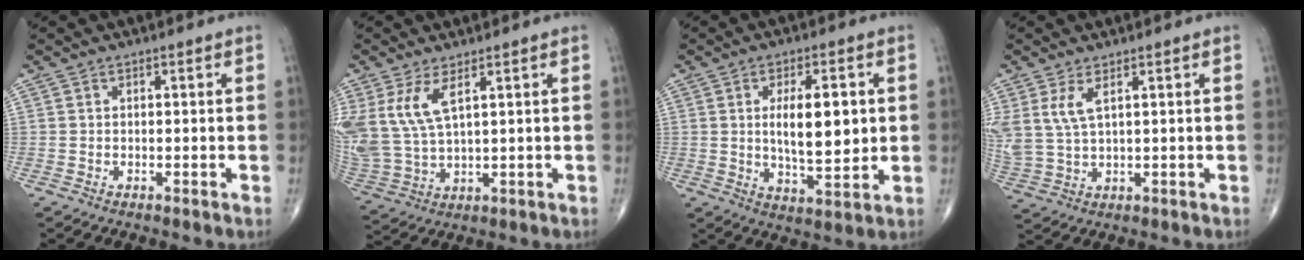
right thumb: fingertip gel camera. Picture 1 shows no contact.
{"total": 10.2, "force": [4.2, 4.3, 8.2], "torque": [-0.196, -0.016, 0.101]}
{"total": 11.3, "force": [1.5, 4.4, 10.3], "torque": [-0.152, -0.016, 0.030]}
{"total": 6.1, "force": [2.6, 2.4, 4.9], "torque": [-0.122, -0.007, 0.064]}